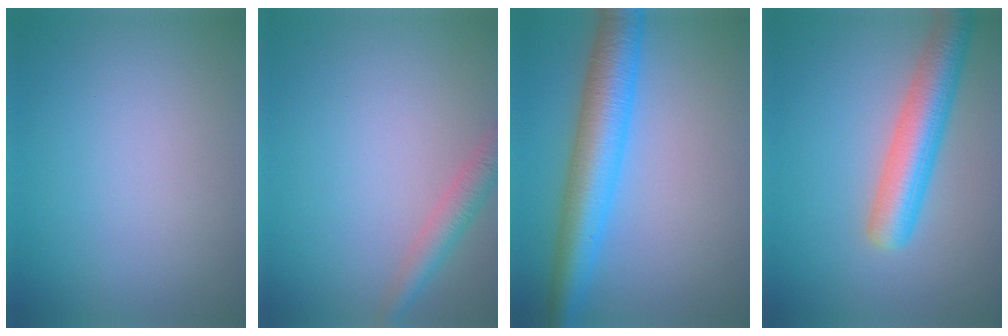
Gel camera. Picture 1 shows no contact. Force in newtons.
{"total": 2.6, "press": 2.6, "slide": 0.2}
{"total": 6.7, "press": 6.7, "slide": 0.1}
{"total": 5.6, "press": 5.6, "slide": 0.2}